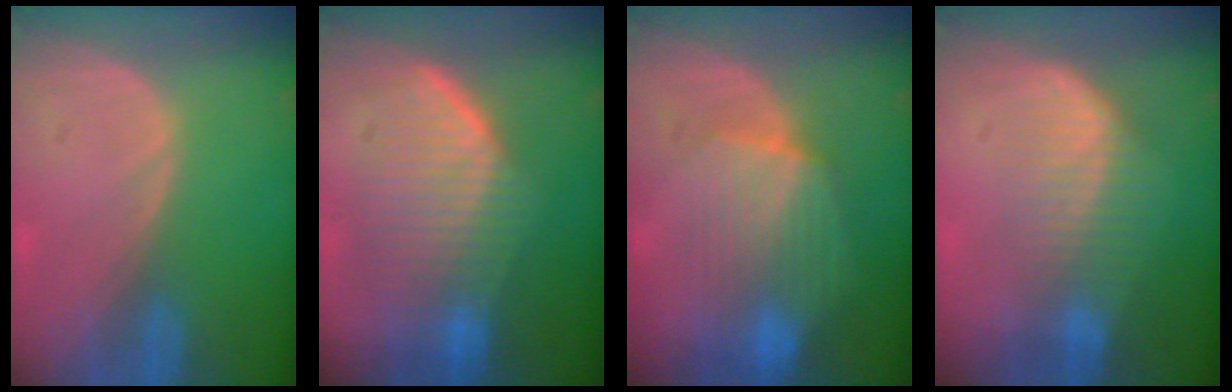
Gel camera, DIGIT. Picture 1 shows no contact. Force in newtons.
{"total": 8.9, "press": 8.7, "slide": 2.0}
{"total": 8.3, "press": 8.1, "slide": 2.0}
{"total": 6.7, "press": 6.2, "slide": 2.4}